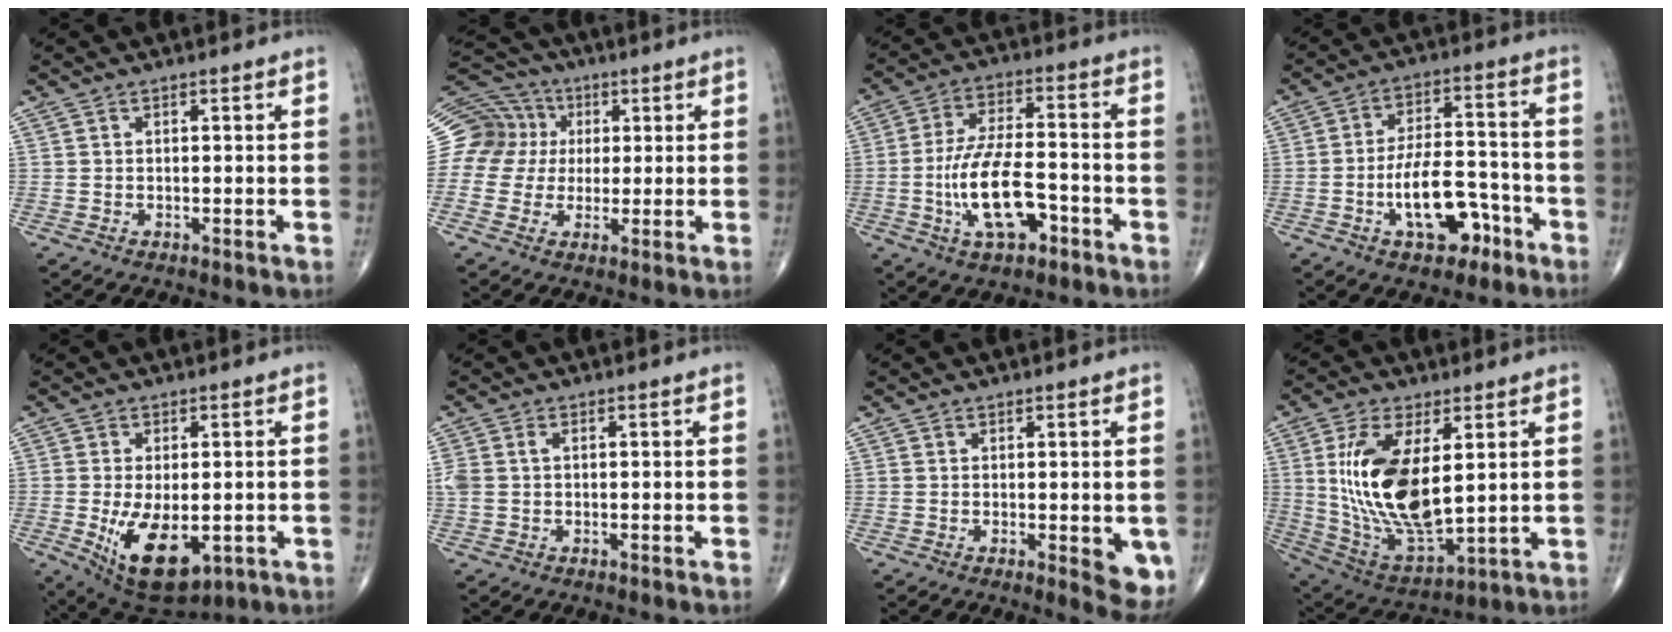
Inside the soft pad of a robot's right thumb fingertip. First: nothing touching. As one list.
[{"total": 13.1, "force": [2.2, 12.5, 3.4], "torque": [-0.052, 0.037, 0.038]}, {"total": 12.9, "force": [-4.4, 5.6, 10.8], "torque": [-0.201, 0.027, -0.076]}, {"total": 11.9, "force": [-5.2, 5.9, 8.8], "torque": [-0.130, 0.044, -0.080]}, {"total": 12.2, "force": [-2.8, 6.2, 10.1], "torque": [-0.165, -0.018, -0.025]}, {"total": 3.0, "force": [0.4, 1.9, 2.2], "torque": [-0.074, 0.015, 0.011]}, {"total": 5.5, "force": [-0.7, 2.1, 5.0], "torque": [-0.045, -0.010, -0.005]}, {"total": 18.7, "force": [3.4, 8.5, 16.3], "torque": [-0.313, -0.025, 0.081]}]